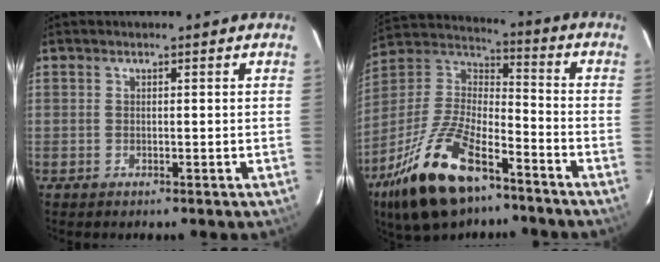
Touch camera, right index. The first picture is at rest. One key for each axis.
{"total": 21.6, "fx": -13.3, "fy": 9.0, "fz": 14.5, "tx": -0.303, "ty": -0.017, "tz": -0.240}